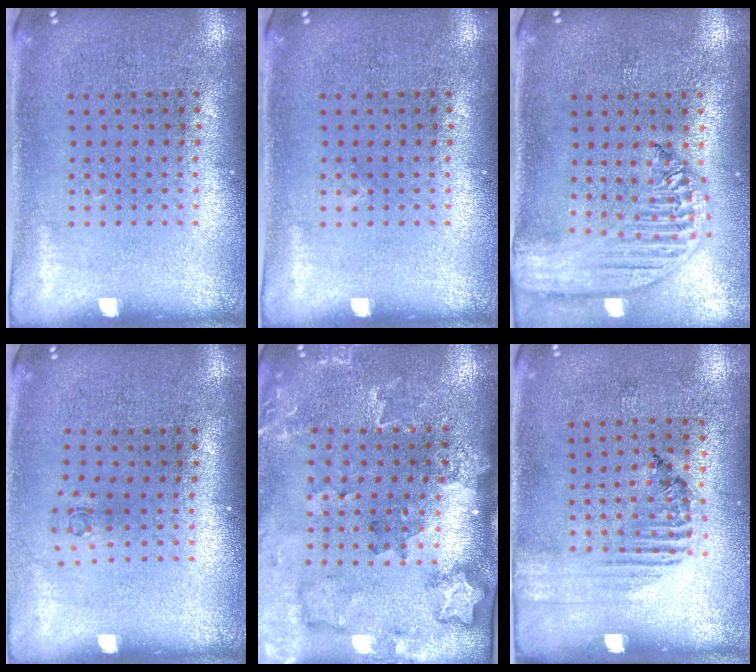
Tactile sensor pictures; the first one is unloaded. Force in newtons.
{"total": 0.0}
{"total": 2.6, "press": 2.2, "slide": 1.4}
{"total": 0.6, "press": 0.3, "slide": 0.5}
{"total": 1.9, "press": 1.8, "slide": 0.4}
{"total": 1.5, "press": 1.1, "slide": 1.1}